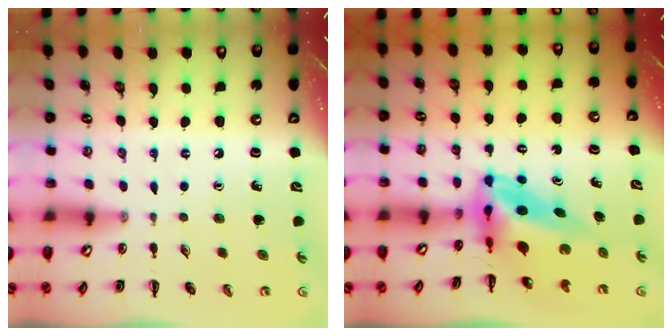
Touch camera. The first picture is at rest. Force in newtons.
{"total": 6.7, "press": 6.4, "slide": 1.9}